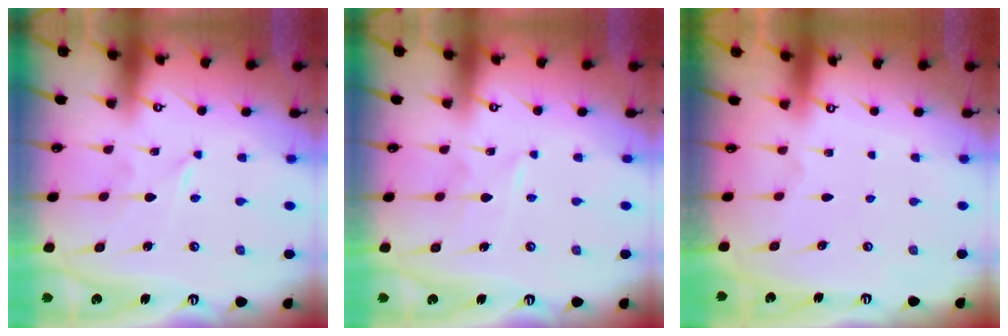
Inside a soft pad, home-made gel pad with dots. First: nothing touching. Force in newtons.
{"total": 2.4, "press": 2.3, "slide": 0.3}
{"total": 0.0}